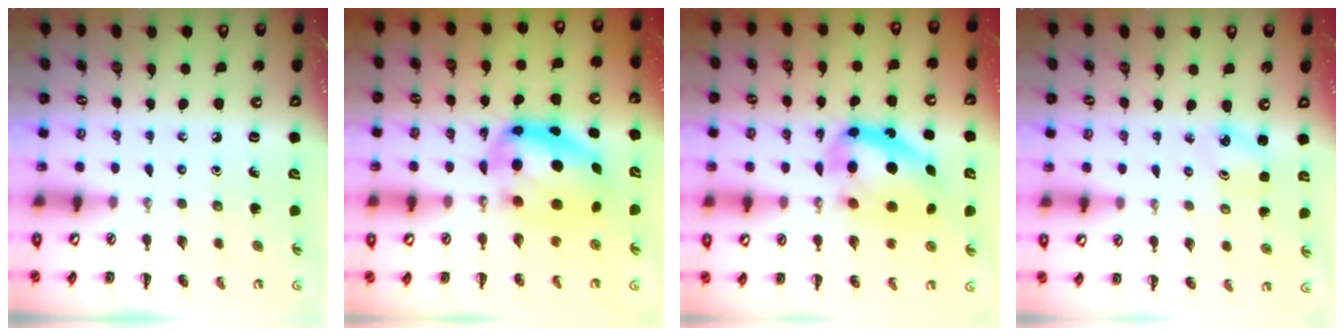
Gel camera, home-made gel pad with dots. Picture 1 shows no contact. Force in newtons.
{"total": 9.9, "press": 9.6, "slide": 2.4}
{"total": 12.7, "press": 12.3, "slide": 3.0}
{"total": 1.9, "press": 1.8, "slide": 0.5}